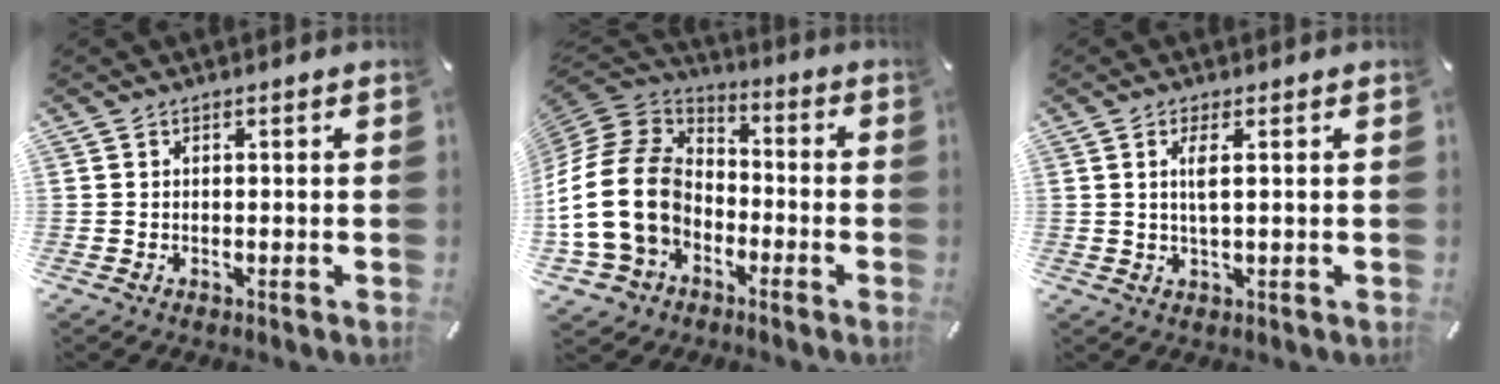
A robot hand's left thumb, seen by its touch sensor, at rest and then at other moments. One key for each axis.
{"total": 21.0, "fx": -4.9, "fy": 16.3, "fz": 12.3, "tx": -0.271, "ty": 0.029, "tz": -0.084}
{"total": 3.4, "fx": 0.8, "fy": 0.6, "fz": 3.3, "tx": -0.075, "ty": -0.002, "tz": 0.008}